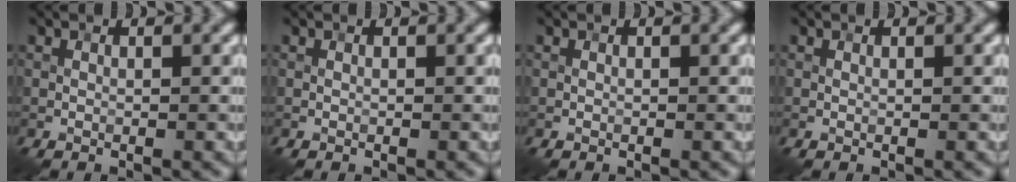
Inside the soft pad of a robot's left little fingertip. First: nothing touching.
{"total": 0.0}
{"total": 0.0}
{"total": 0.0}